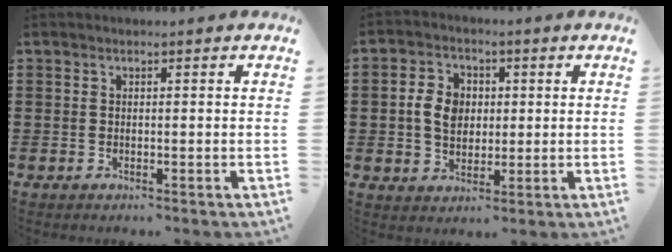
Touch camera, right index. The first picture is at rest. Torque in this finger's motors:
{"motor_torque": [0.27, -0.05, 0.35, 0.05]}